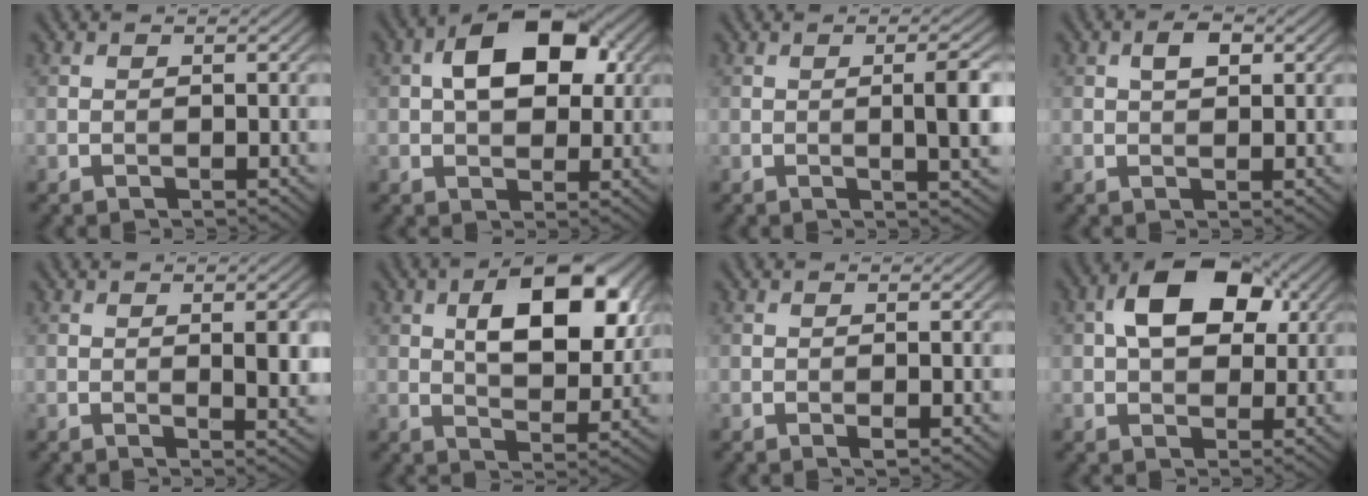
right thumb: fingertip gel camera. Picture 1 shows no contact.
{"total": 9.6, "force": [2.2, 5.7, 7.5], "torque": [-0.123, 0.014, 0.028]}
{"total": 4.0, "force": [0.1, 0.5, 4.0], "torque": [-0.066, 0.003, 0.000]}
{"total": 2.5, "force": [0.8, 1.3, 2.0], "torque": [-0.033, 0.005, 0.011]}
{"total": 3.9, "force": [0.5, 1.3, 3.7], "torque": [-0.060, 0.000, 0.012]}
{"total": 11.7, "force": [3.5, 5.9, 9.5], "torque": [-0.143, 0.002, 0.056]}
{"total": 0.9, "force": [-0.2, 0.1, 0.9], "torque": [-0.016, -0.003, -0.004]}
{"total": 9.8, "force": [2.6, 6.1, 7.3], "torque": [-0.126, 0.014, 0.037]}